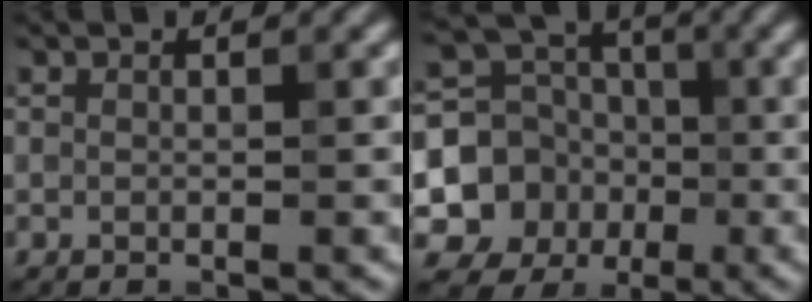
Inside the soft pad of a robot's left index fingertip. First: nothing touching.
{"total": 7.0, "force": [-1.5, 6.4, 2.4], "torque": [-0.039, -0.004, -0.046]}